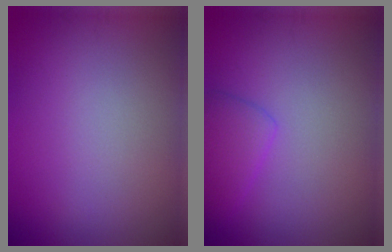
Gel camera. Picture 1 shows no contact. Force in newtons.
{"total": 2.5, "press": 2.5, "slide": 0.0}